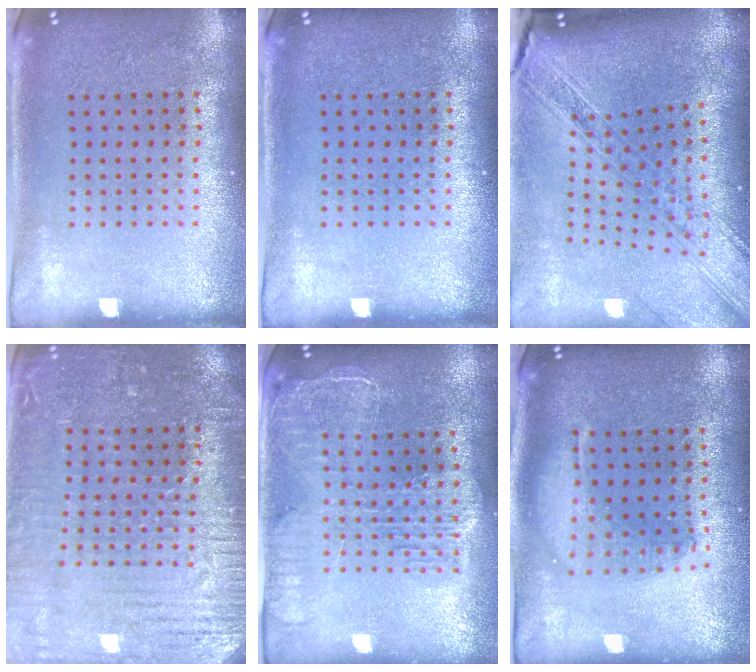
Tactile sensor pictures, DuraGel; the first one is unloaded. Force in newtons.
{"total": 0.0}
{"total": 2.5, "press": 2.1, "slide": 1.4}
{"total": 3.3, "press": 3.2, "slide": 0.9}
{"total": 2.4, "press": 2.1, "slide": 1.2}
{"total": 1.6, "press": 1.4, "slide": 0.7}